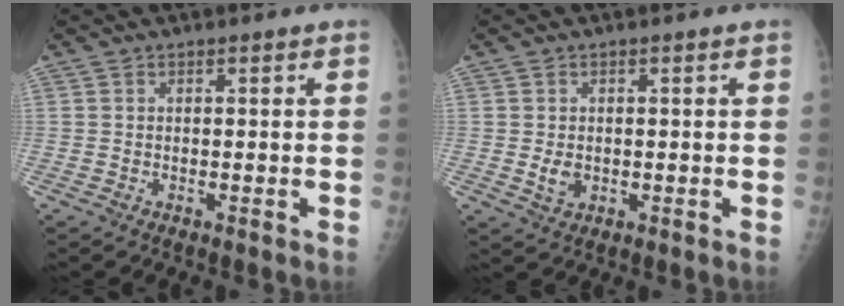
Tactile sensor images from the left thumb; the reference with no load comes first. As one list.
[{"total": 3.3, "force": [-0.2, 2.5, 2.1], "torque": [-0.032, -0.004, 0.003]}]